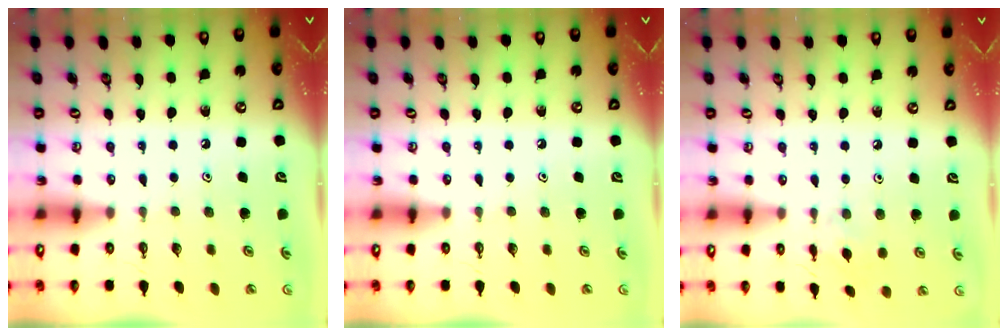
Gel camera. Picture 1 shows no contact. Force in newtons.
{"total": 0.0}
{"total": 2.6, "press": 2.6, "slide": 0.6}